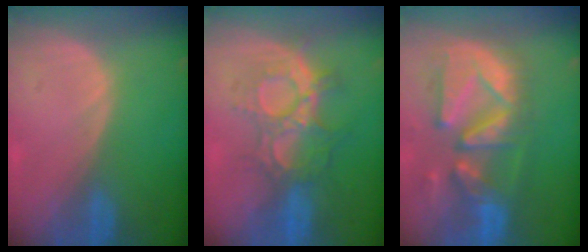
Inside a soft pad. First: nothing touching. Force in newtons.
{"total": 8.8, "press": 8.5, "slide": 2.3}
{"total": 12.7, "press": 11.2, "slide": 6.0}